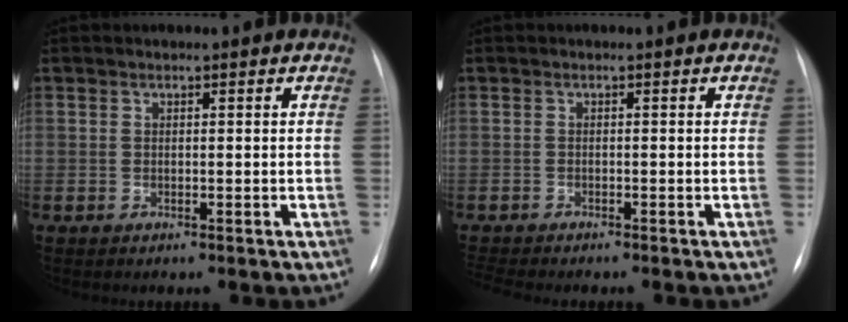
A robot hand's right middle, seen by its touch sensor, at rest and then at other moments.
{"total": 3.9, "force": [-3.6, 0.1, 1.5], "torque": [-0.028, -0.010, -0.054]}